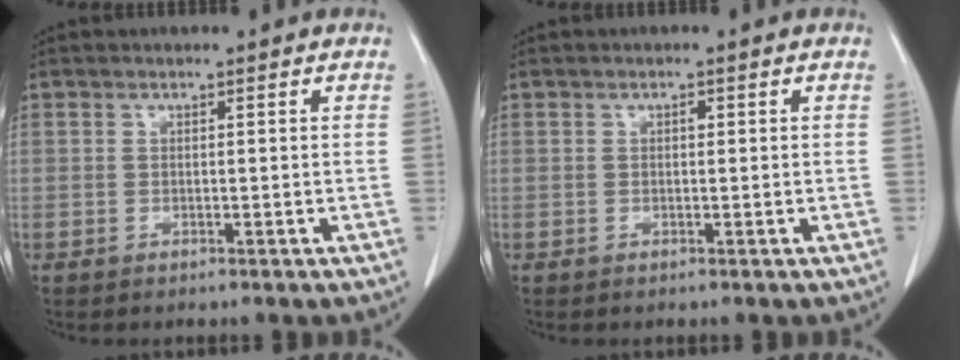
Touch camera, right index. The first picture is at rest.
{"total": 0.6, "force": [0.1, 0.3, 0.5], "torque": [-0.009, 0.001, 0.001]}